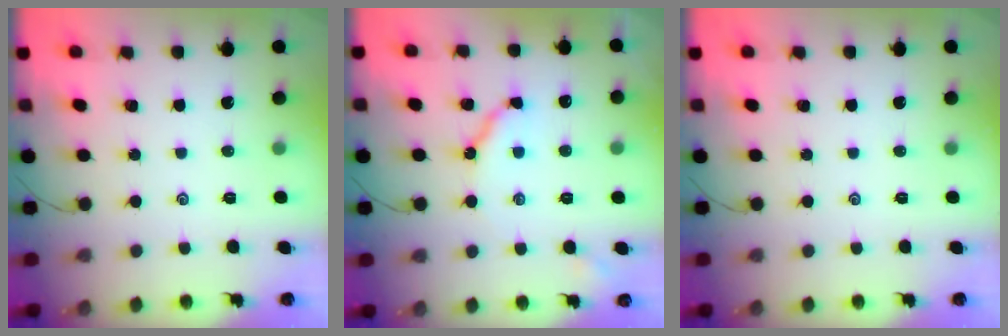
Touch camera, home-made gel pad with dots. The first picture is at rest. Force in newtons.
{"total": 7.9, "press": 7.8, "slide": 0.9}
{"total": 0.0}